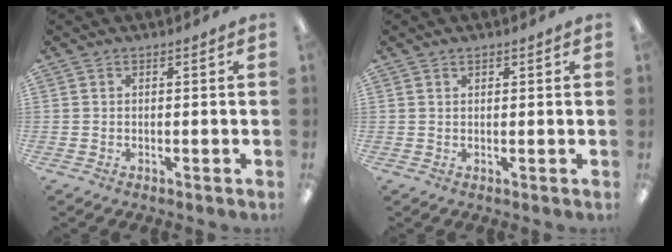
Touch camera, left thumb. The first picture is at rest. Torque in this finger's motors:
{"motor_torque": [-0.17, -0.09, 0.06, 0.04, -0.02]}